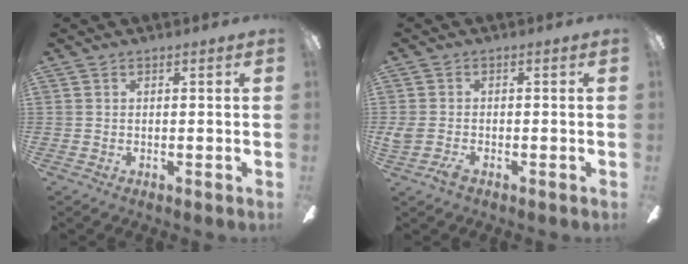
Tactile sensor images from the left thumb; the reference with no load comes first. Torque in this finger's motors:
{"motor_torque": [0.02, 0.03, 0.34, -0.34, 0.00]}